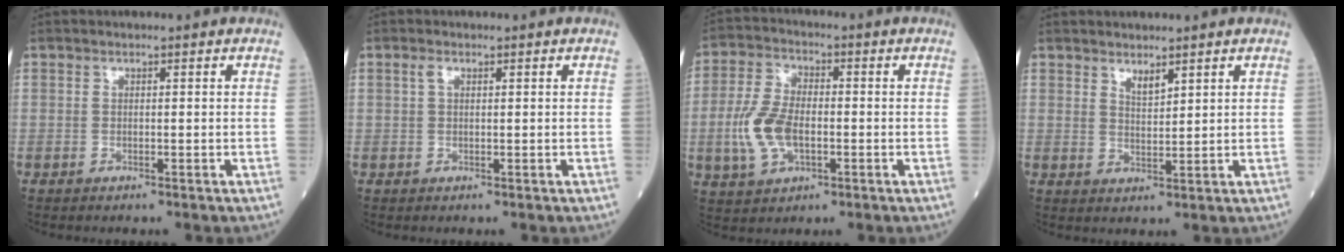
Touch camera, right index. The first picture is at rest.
{"total": 1.1, "force": [0.5, 0.5, 0.8], "torque": [-0.021, 0.007, 0.009]}
{"total": 9.0, "force": [-1.8, 4.7, 7.5], "torque": [-0.177, 0.007, -0.034]}
{"total": 2.3, "force": [1.8, 0.5, 1.3], "torque": [-0.027, -0.009, 0.039]}